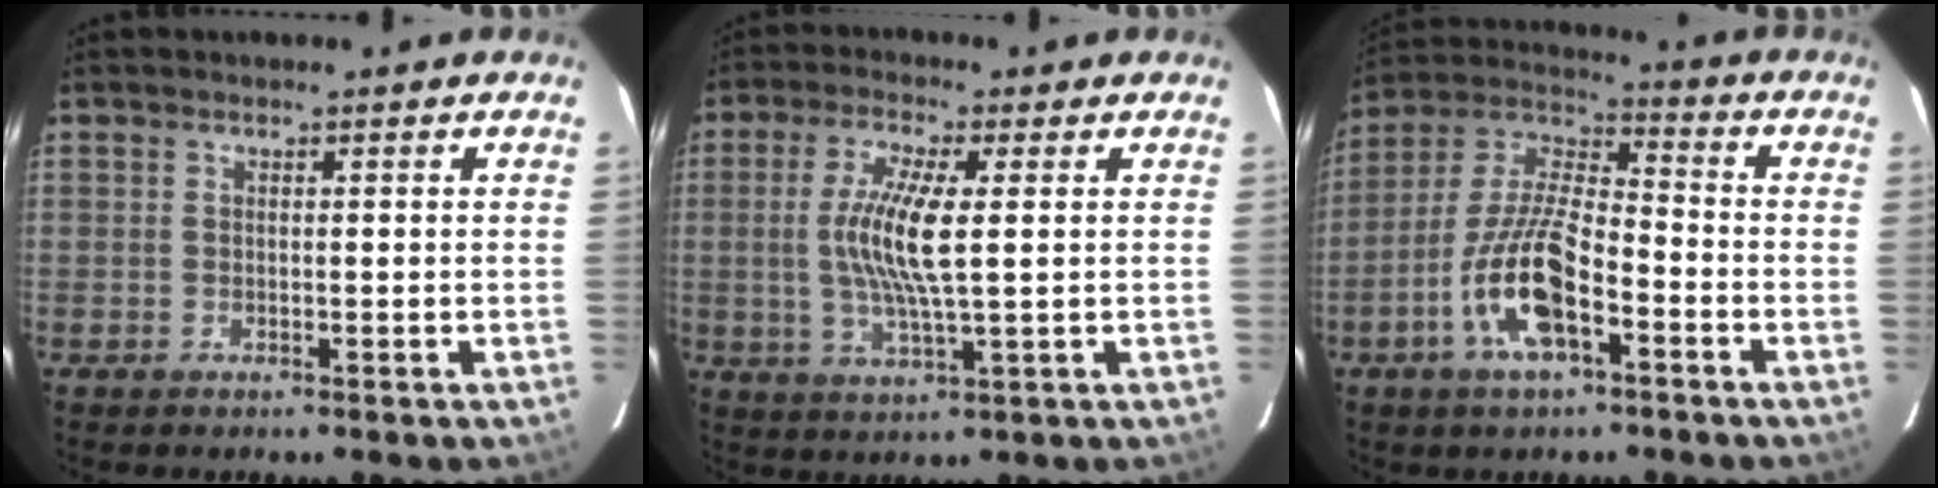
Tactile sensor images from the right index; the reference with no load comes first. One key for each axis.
{"total": 9.8, "fx": 0.8, "fy": 1.5, "fz": 9.7, "tx": -0.191, "ty": -0.003, "tz": 0.016}
{"total": 14.1, "fx": -6.2, "fy": 4.8, "fz": 11.8, "tx": -0.249, "ty": -0.004, "tz": -0.120}